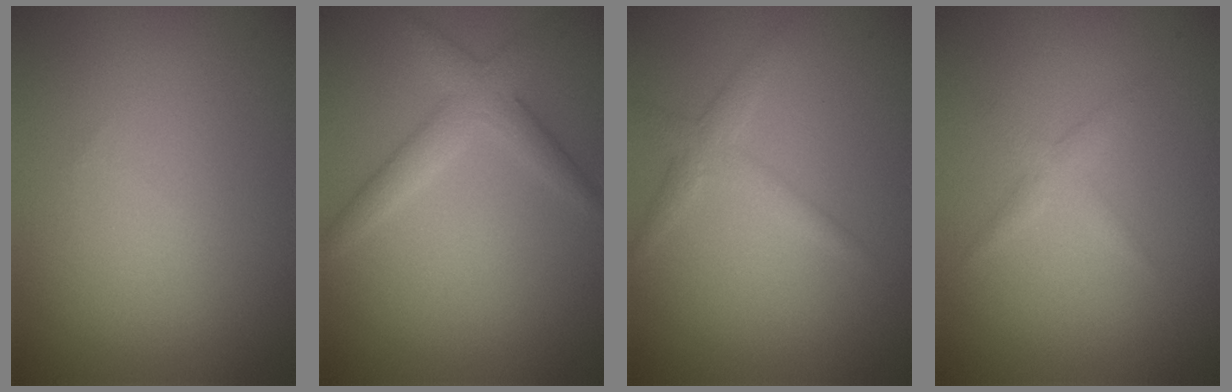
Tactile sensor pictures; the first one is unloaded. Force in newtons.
{"total": 2.9, "press": 2.9, "slide": 0.2}
{"total": 2.0, "press": 2.0, "slide": 0.0}
{"total": 1.3, "press": 1.3, "slide": 0.1}